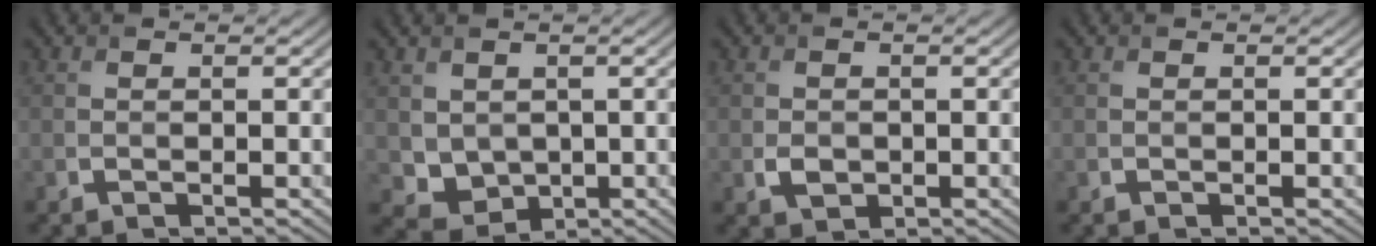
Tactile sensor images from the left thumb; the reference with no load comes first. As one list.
[{"total": 3.7, "force": [1.1, 3.1, 1.6], "torque": [-0.051, -0.014, 0.028]}, {"total": 1.8, "force": [-0.4, 1.5, 1.0], "torque": [-0.021, -0.008, -0.007]}, {"total": 0.0}]